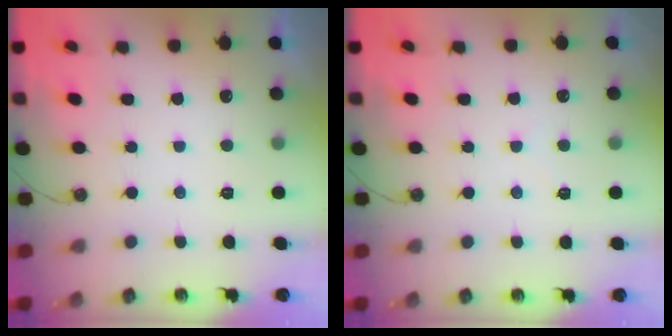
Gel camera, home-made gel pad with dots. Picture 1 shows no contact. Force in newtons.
{"total": 2.9, "press": 2.9, "slide": 0.4}